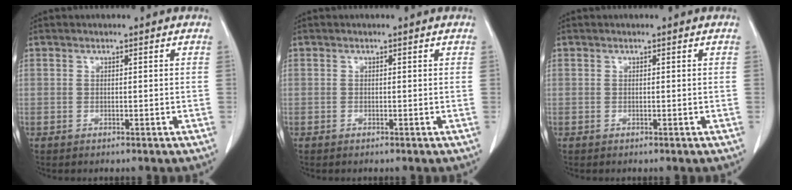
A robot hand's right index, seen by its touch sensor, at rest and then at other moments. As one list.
[{"total": 0.0}, {"total": 0.0}]